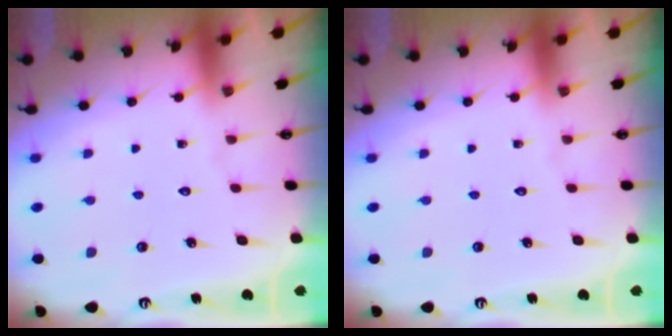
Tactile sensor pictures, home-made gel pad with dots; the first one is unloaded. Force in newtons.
{"total": 0.0}